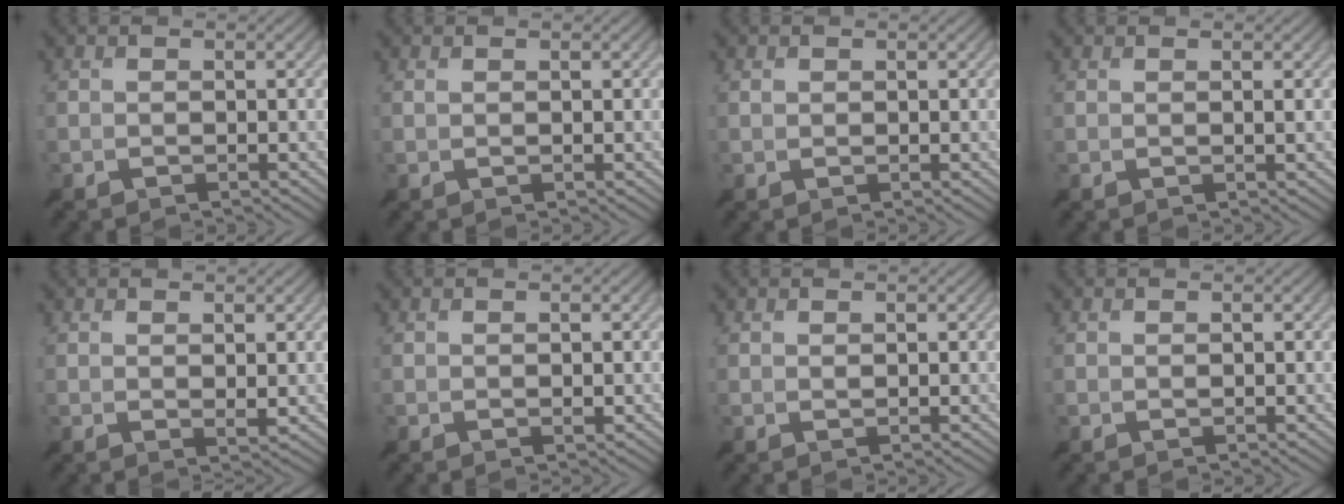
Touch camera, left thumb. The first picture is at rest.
{"total": 1.0, "force": [0.9, -0.2, 0.3], "torque": [-0.001, 0.004, 0.017]}
{"total": 1.1, "force": [1.1, 0.1, 0.3], "torque": [-0.010, 0.007, 0.020]}
{"total": 1.3, "force": [1.1, -0.4, 0.5], "torque": [0.001, 0.006, 0.021]}
{"total": 4.2, "force": [4.1, -0.6, 0.8], "torque": [-0.023, 0.025, 0.063]}
{"total": 1.7, "force": [1.6, -0.2, 0.3], "torque": [-0.006, 0.011, 0.025]}
{"total": 2.5, "force": [2.4, -0.3, 0.6], "torque": [-0.003, 0.009, 0.039]}
{"total": 1.7, "force": [1.7, -0.3, 0.4], "torque": [-0.003, 0.008, 0.027]}